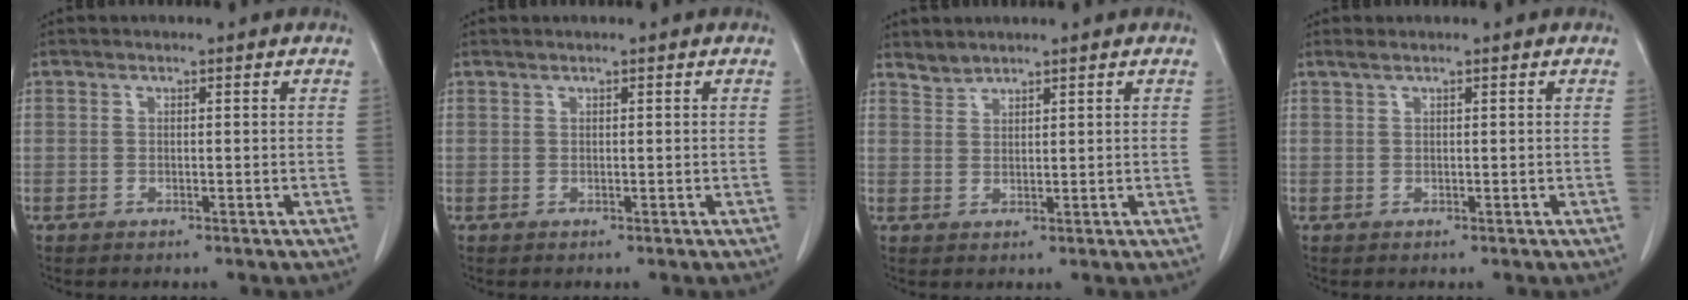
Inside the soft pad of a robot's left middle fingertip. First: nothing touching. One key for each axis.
{"total": 0.0}
{"total": 1.8, "fx": 1.8, "fy": 0.1, "fz": -0.2, "tx": 0.001, "ty": 0.002, "tz": 0.038}
{"total": 0.8, "fx": 0.7, "fy": -0.1, "fz": 0.5, "tx": -0.016, "ty": 0.010, "tz": 0.018}